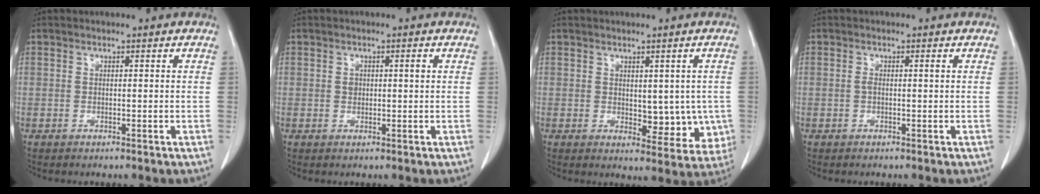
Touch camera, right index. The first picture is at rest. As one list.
[{"total": 1.6, "force": [0.3, 0.9, 1.3], "torque": [-0.025, 0.008, 0.009]}, {"total": 7.1, "force": [-0.2, 4.0, 5.9], "torque": [-0.046, -0.005, 0.007]}, {"total": 1.0, "force": [0.0, 0.1, 1.0], "torque": [-0.021, 0.001, 0.002]}]